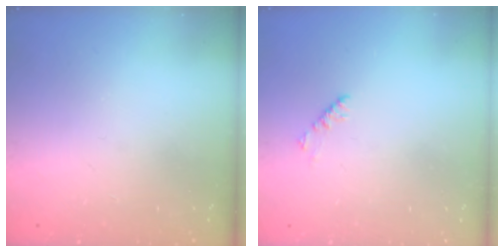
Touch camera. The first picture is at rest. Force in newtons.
{"total": 3.4, "press": 3.3, "slide": 0.5}